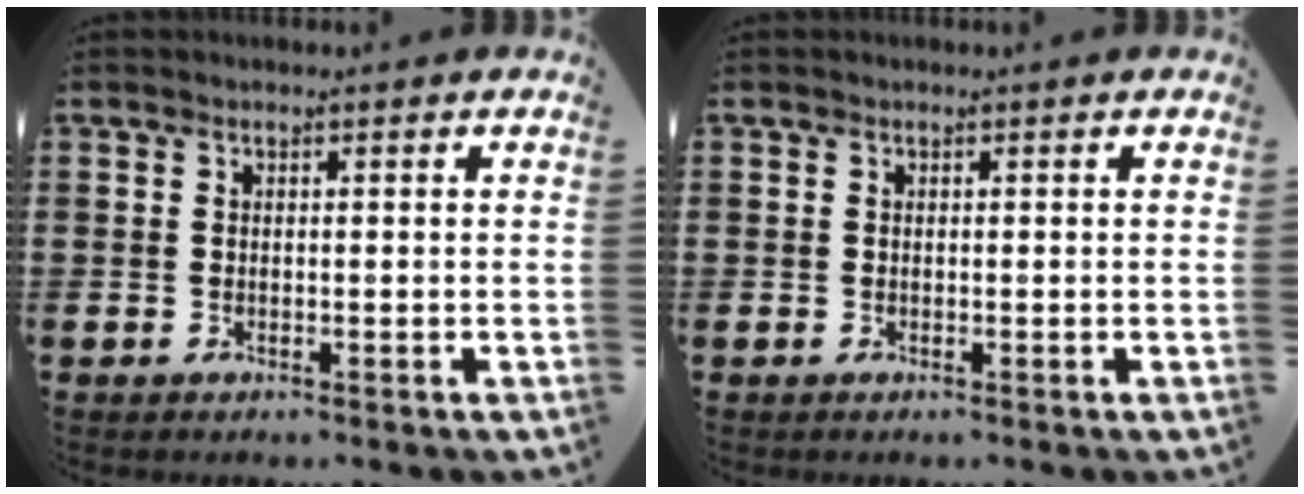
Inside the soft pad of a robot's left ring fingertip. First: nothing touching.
{"total": 0.0}